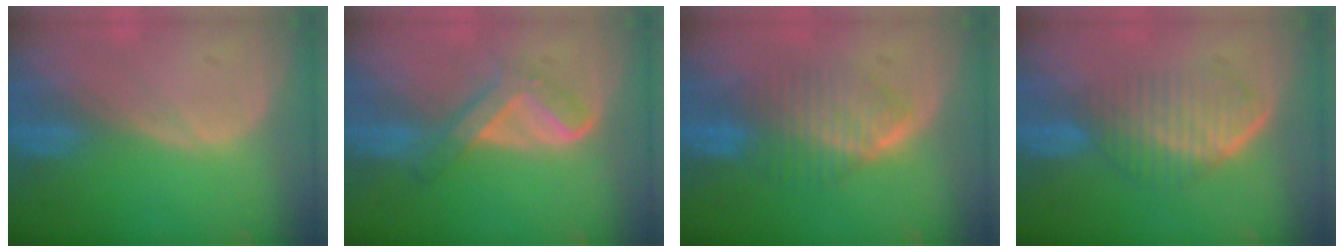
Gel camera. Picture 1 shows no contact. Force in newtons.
{"total": 5.3, "press": 5.1, "slide": 1.6}
{"total": 6.4, "press": 6.4, "slide": 0.9}
{"total": 7.0, "press": 6.1, "slide": 3.4}